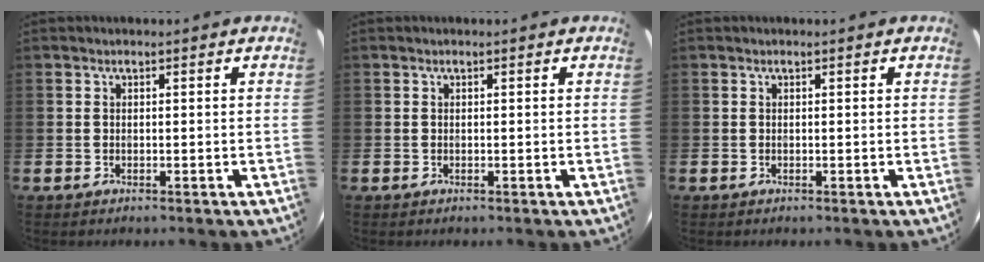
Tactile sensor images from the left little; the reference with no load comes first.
{"total": 0.0}
{"total": 0.0}